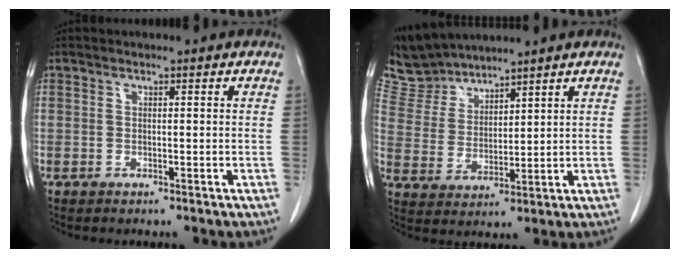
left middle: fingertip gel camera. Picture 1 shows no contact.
{"total": 6.7, "force": [6.6, 1.3, -0.2], "torque": [-0.009, 0.008, 0.147]}